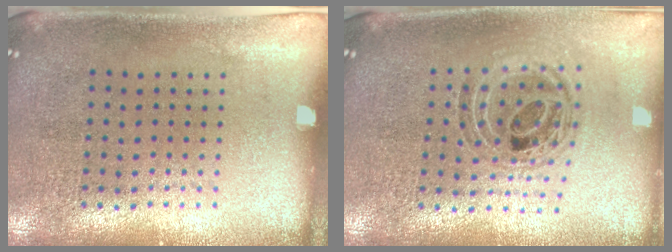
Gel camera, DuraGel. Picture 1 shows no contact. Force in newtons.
{"total": 0.9, "press": 0.9, "slide": 0.2}